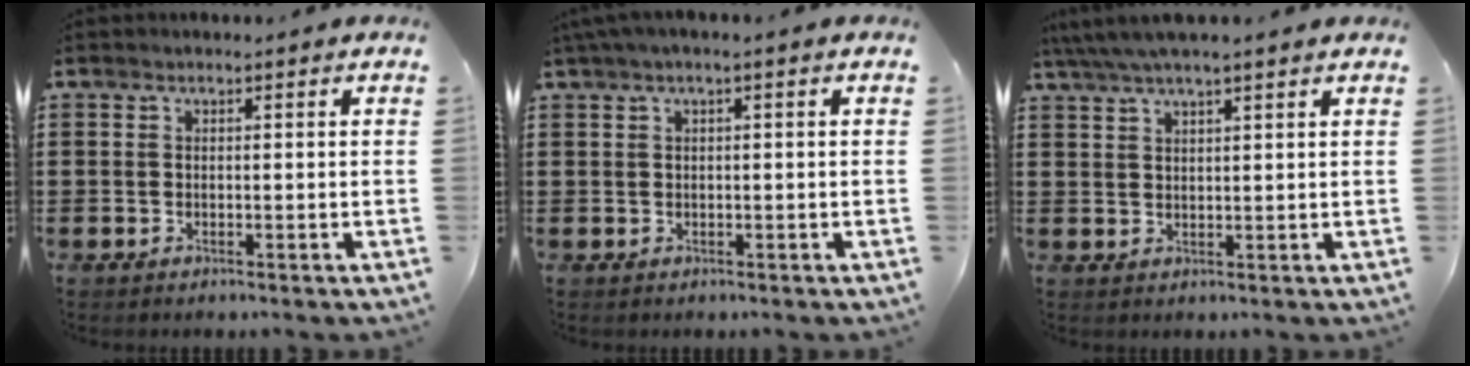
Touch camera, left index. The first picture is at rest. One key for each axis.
{"total": 1.3, "fx": 0.0, "fy": 0.0, "fz": 1.3, "tx": -0.019, "ty": -0.006, "tz": 0.001}
{"total": 3.4, "fx": 2.8, "fy": 0.1, "fz": 1.9, "tx": -0.045, "ty": -0.001, "tz": 0.051}